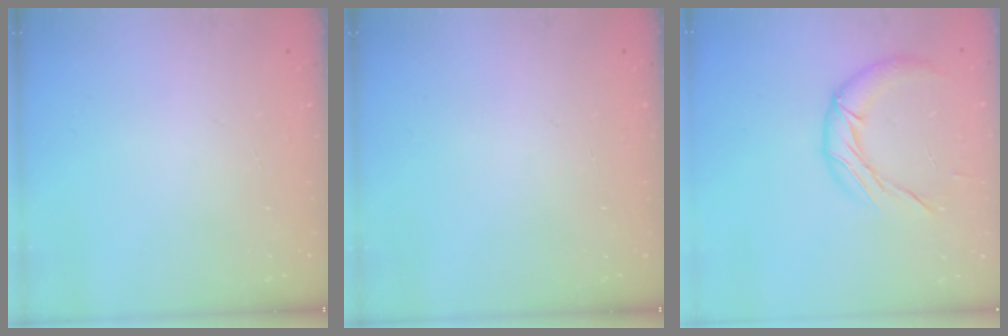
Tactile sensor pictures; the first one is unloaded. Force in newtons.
{"total": 0.0}
{"total": 12.0, "press": 11.9, "slide": 0.7}